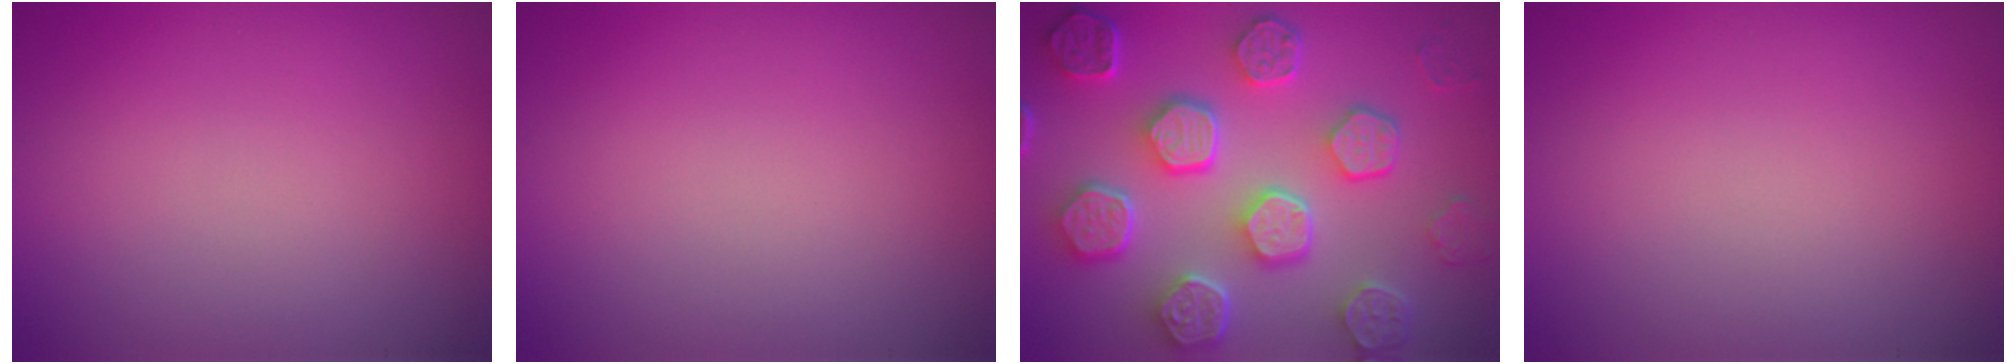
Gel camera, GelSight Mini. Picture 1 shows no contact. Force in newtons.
{"total": 0.0}
{"total": 8.5, "press": 6.5, "slide": 5.5}
{"total": 0.0}